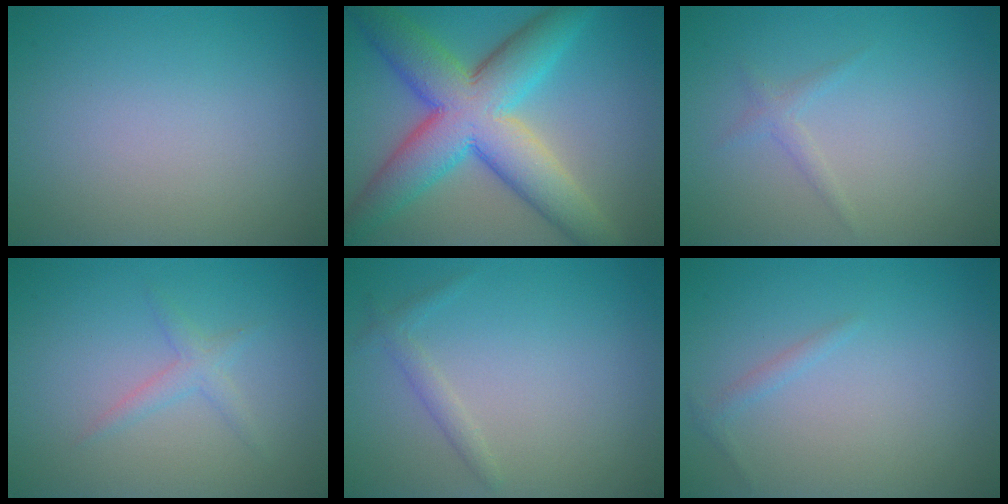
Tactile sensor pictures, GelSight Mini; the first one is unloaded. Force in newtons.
{"total": 11.1, "press": 11.1, "slide": 0.3}
{"total": 1.0, "press": 1.0, "slide": 0.1}
{"total": 1.4, "press": 1.4, "slide": 0.1}
{"total": 1.3, "press": 1.3, "slide": 0.1}
{"total": 0.8, "press": 0.8, "slide": 0.0}